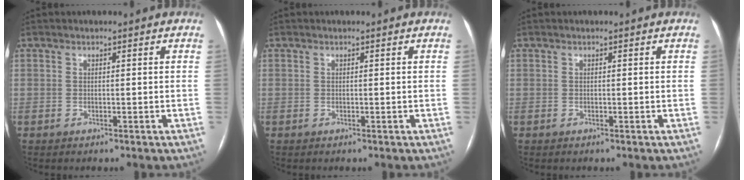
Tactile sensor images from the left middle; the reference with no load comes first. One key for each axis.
{"total": 0.0}
{"total": 0.0}